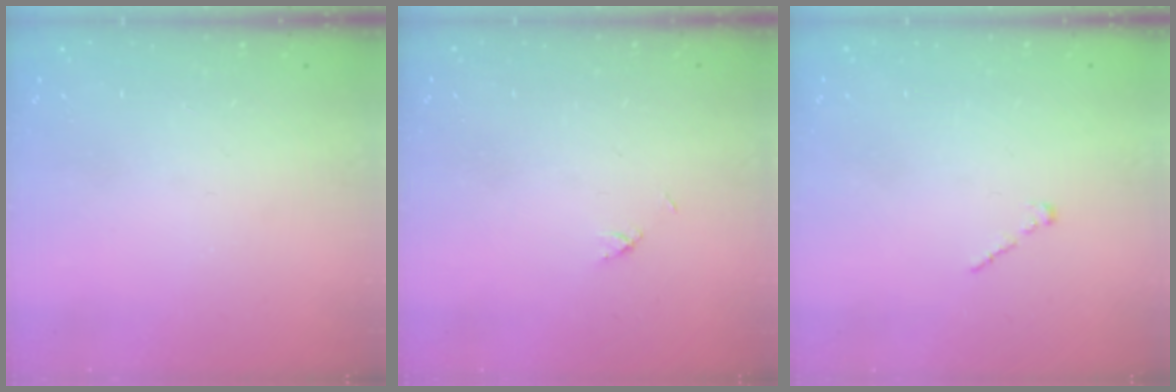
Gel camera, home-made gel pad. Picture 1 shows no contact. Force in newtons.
{"total": 2.1, "press": 2.1, "slide": 0.3}
{"total": 1.0, "press": 0.8, "slide": 0.5}